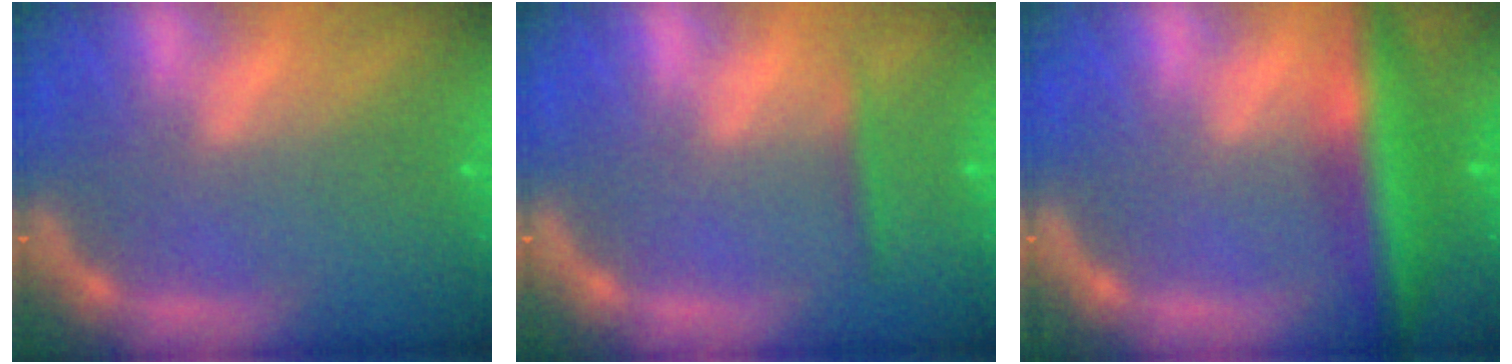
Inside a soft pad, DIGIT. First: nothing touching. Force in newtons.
{"total": 1.4}
{"total": 7.0}